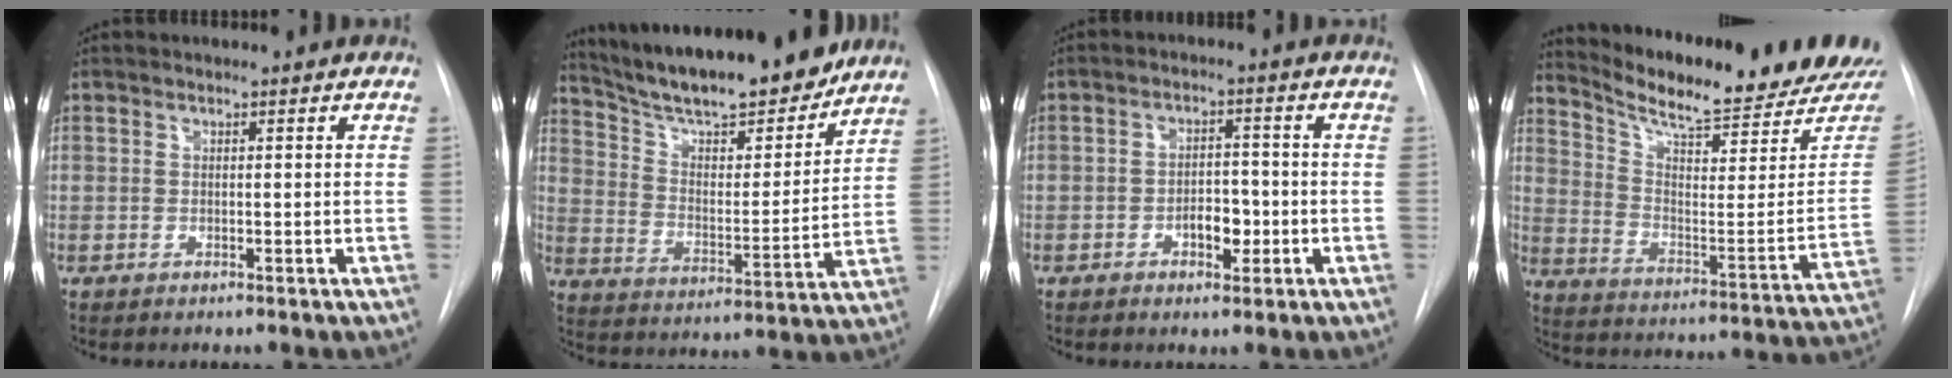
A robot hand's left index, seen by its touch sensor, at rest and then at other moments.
{"total": 20.7, "force": [18.2, 3.4, 9.3], "torque": [-0.154, -0.010, 0.281]}
{"total": 4.2, "force": [-1.6, 2.3, 3.2], "torque": [-0.044, 0.005, -0.022]}
{"total": 22.8, "force": [20.9, 1.4, 9.0], "torque": [-0.146, -0.086, 0.287]}